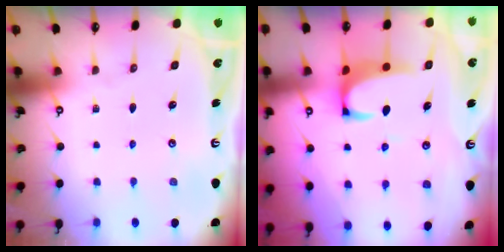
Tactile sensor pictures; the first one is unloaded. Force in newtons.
{"total": 2.1, "press": 1.8, "slide": 0.9}